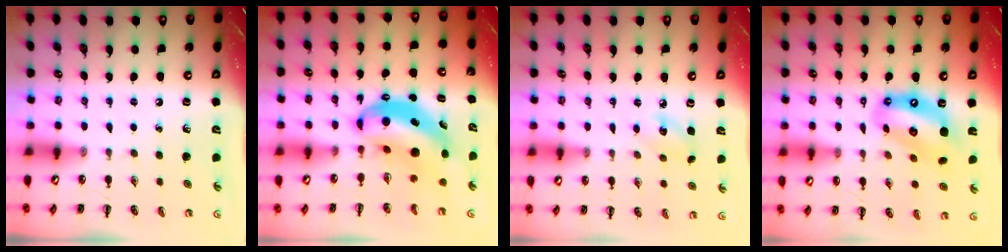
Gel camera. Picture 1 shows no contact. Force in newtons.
{"total": 9.2, "press": 8.9, "slide": 2.3}
{"total": 6.1, "press": 6.0, "slide": 1.4}
{"total": 13.6, "press": 13.1, "slide": 3.7}